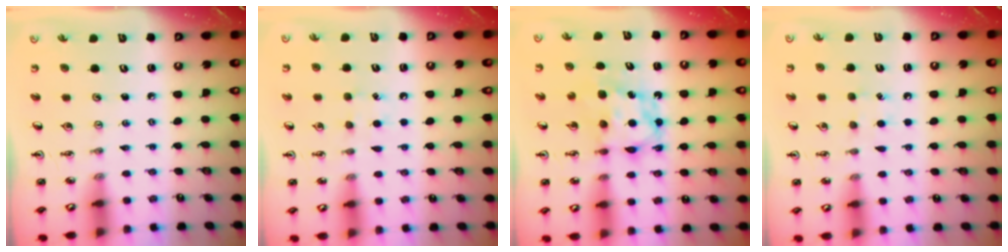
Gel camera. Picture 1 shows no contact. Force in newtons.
{"total": 6.5, "press": 6.4, "slide": 0.9}
{"total": 7.2, "press": 7.2, "slide": 0.3}
{"total": 6.5, "press": 6.4, "slide": 0.9}